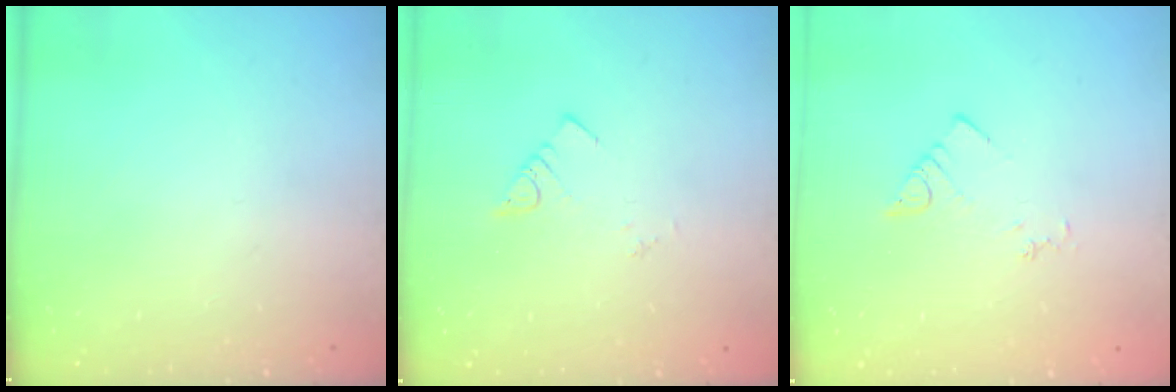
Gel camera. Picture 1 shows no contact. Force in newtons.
{"total": 2.0, "press": 2.0, "slide": 0.1}
{"total": 2.4, "press": 2.3, "slide": 0.4}